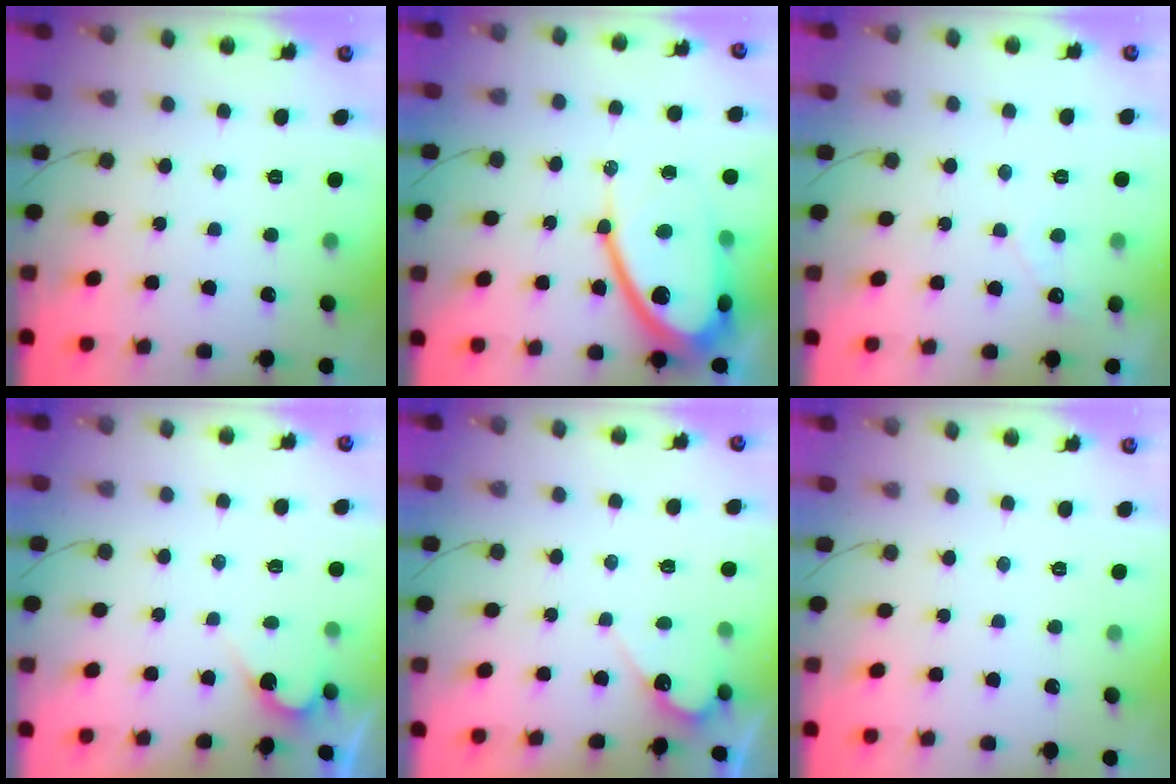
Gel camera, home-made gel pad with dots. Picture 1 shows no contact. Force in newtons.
{"total": 16.7, "press": 16.7, "slide": 1.4}
{"total": 2.5, "press": 2.5, "slide": 0.0}
{"total": 2.7, "press": 2.7, "slide": 0.2}
{"total": 4.9, "press": 4.9, "slide": 0.3}
{"total": 0.0}